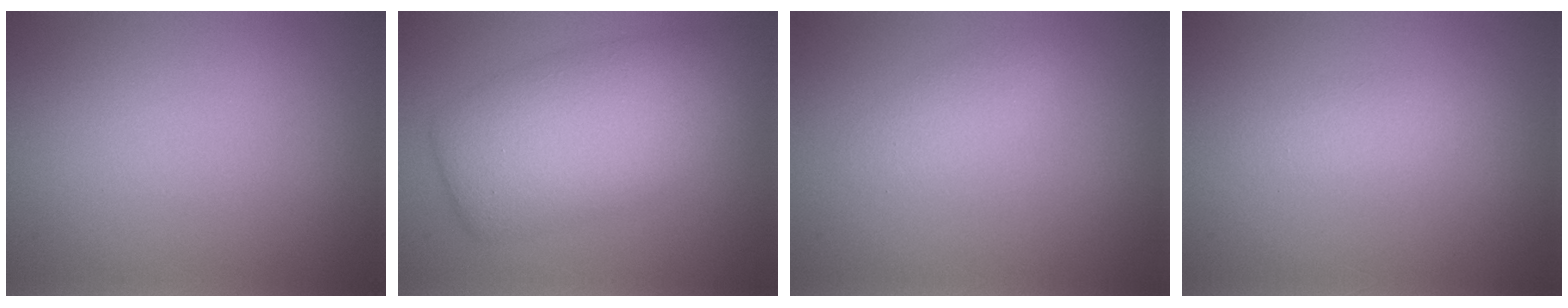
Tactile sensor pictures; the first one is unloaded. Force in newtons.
{"total": 7.8, "press": 7.8, "slide": 0.2}
{"total": 1.4, "press": 1.4, "slide": 0.1}
{"total": 1.4, "press": 1.4, "slide": 0.1}